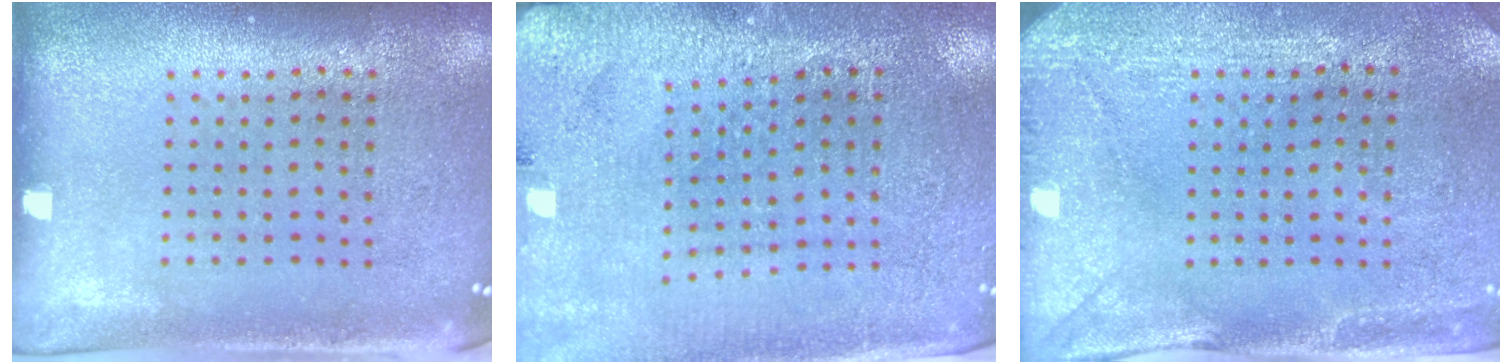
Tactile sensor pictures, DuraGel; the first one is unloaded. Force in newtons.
{"total": 2.8, "press": 2.8, "slide": 0.3}
{"total": 3.0, "press": 2.7, "slide": 1.1}